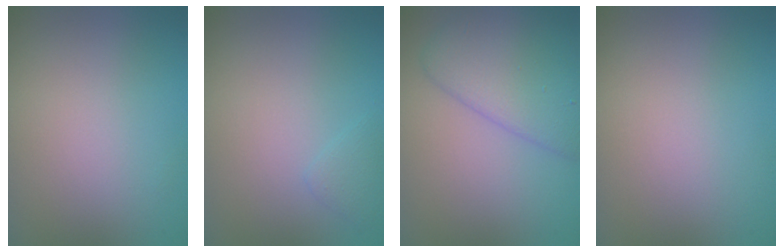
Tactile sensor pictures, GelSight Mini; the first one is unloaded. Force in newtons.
{"total": 0.9, "press": 0.9, "slide": 0.1}
{"total": 5.4, "press": 5.4, "slide": 0.2}
{"total": 0.0}